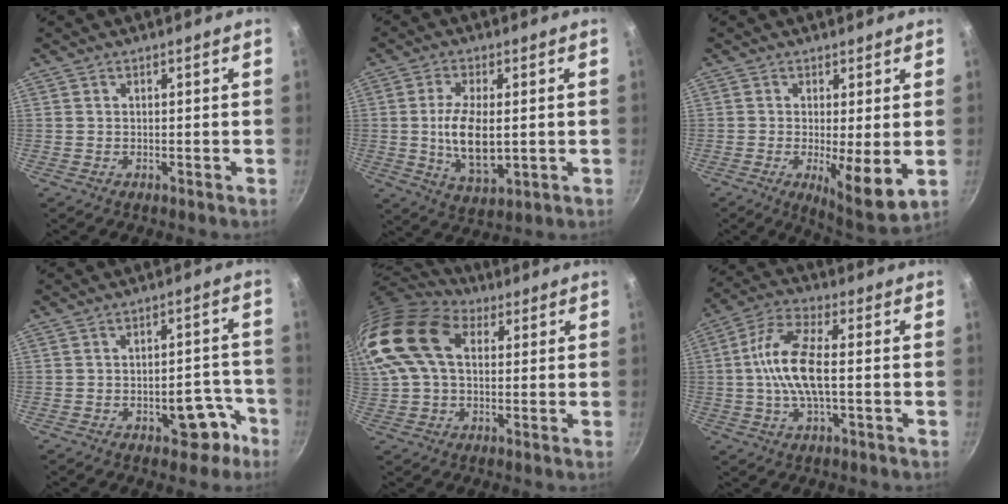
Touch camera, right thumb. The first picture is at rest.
{"total": 10.5, "force": [-0.1, 4.9, 9.3], "torque": [-0.175, -0.008, 0.006]}
{"total": 8.8, "force": [-0.9, 2.2, 8.5], "torque": [-0.121, -0.025, -0.005]}
{"total": 7.5, "force": [-3.8, 4.2, 4.9], "torque": [-0.014, 0.046, -0.038]}
{"total": 19.8, "force": [5.0, 12.8, 14.3], "torque": [-0.296, 0.027, 0.082]}
{"total": 11.7, "force": [-0.5, 4.5, 10.8], "torque": [-0.221, 0.024, -0.021]}